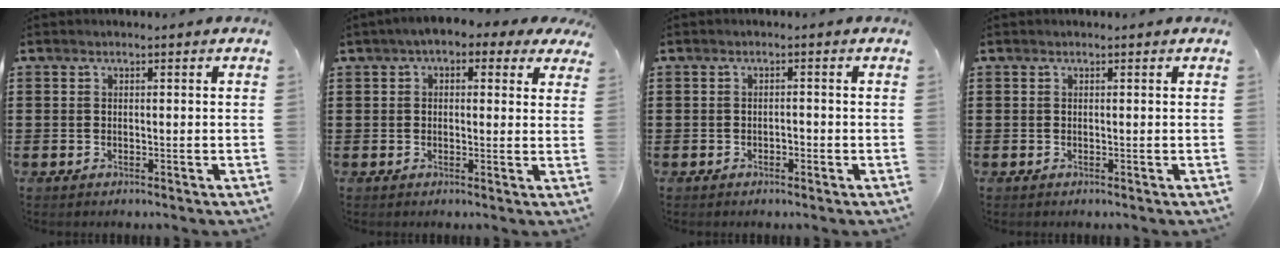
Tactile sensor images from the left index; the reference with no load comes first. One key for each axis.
{"total": 3.3, "fx": 1.7, "fy": 1.5, "fz": 2.3, "tx": -0.052, "ty": 0.006, "tz": 0.026}
{"total": 0.8, "fx": -0.5, "fy": 0.4, "fz": 0.4, "tx": -0.012, "ty": -0.002, "tz": -0.011}
{"total": 0.0}